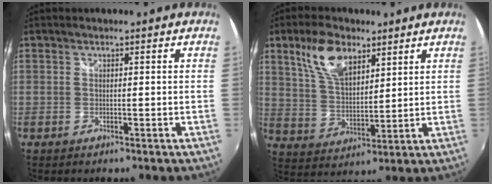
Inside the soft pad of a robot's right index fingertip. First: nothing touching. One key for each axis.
{"total": 10.8, "fx": 6.2, "fy": 5.3, "fz": 7.1, "tx": -0.136, "ty": 0.017, "tz": 0.125}